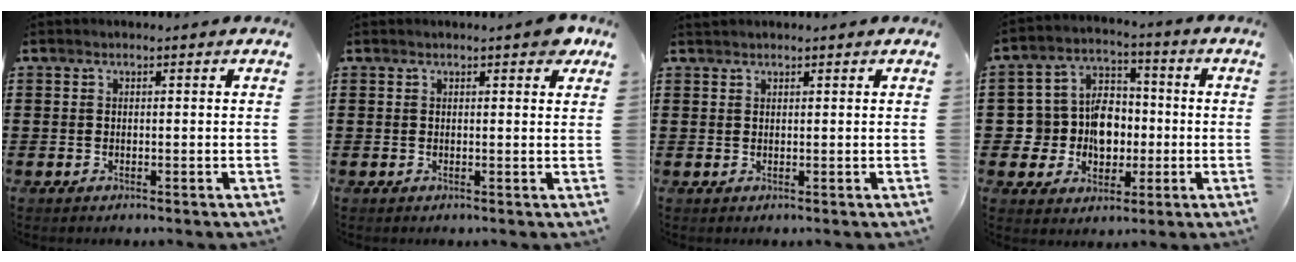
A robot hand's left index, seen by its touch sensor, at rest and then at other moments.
{"total": 2.1, "force": [1.5, 0.4, 1.4], "torque": [-0.015, -0.001, 0.023]}
{"total": 1.0, "force": [0.9, 0.1, 0.3], "torque": [-0.006, 0.002, 0.018]}
{"total": 8.7, "force": [-0.8, 7.7, 3.9], "torque": [-0.107, 0.014, -0.011]}